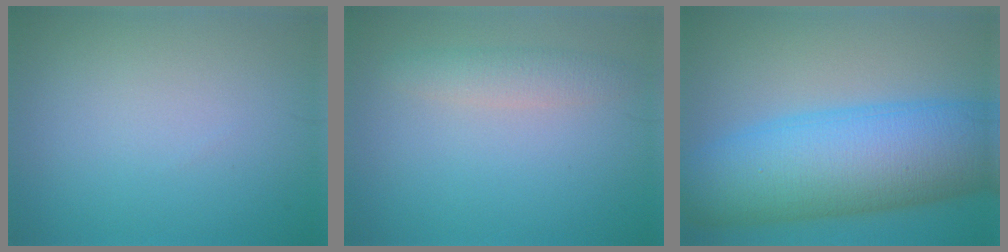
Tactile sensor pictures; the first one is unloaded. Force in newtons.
{"total": 2.1, "press": 2.1, "slide": 0.0}
{"total": 12.7, "press": 12.7, "slide": 0.2}